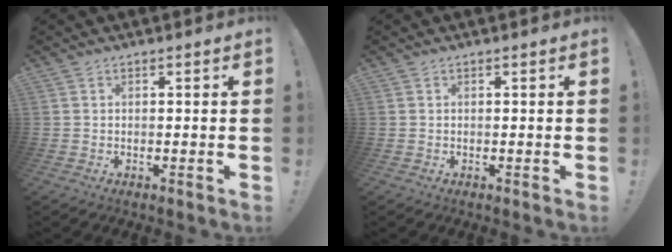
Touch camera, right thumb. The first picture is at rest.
{"total": 0.0}